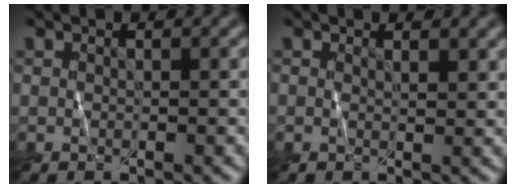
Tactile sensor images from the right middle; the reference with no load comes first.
{"total": 1.0, "force": [0.6, 0.3, 0.7], "torque": [-0.011, -0.001, 0.012]}